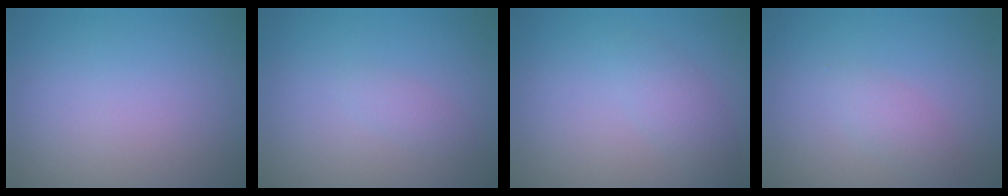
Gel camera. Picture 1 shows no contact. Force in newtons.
{"total": 0.9, "press": 0.9, "slide": 0.0}
{"total": 1.8, "press": 1.8, "slide": 0.1}
{"total": 1.4, "press": 1.4, "slide": 0.0}